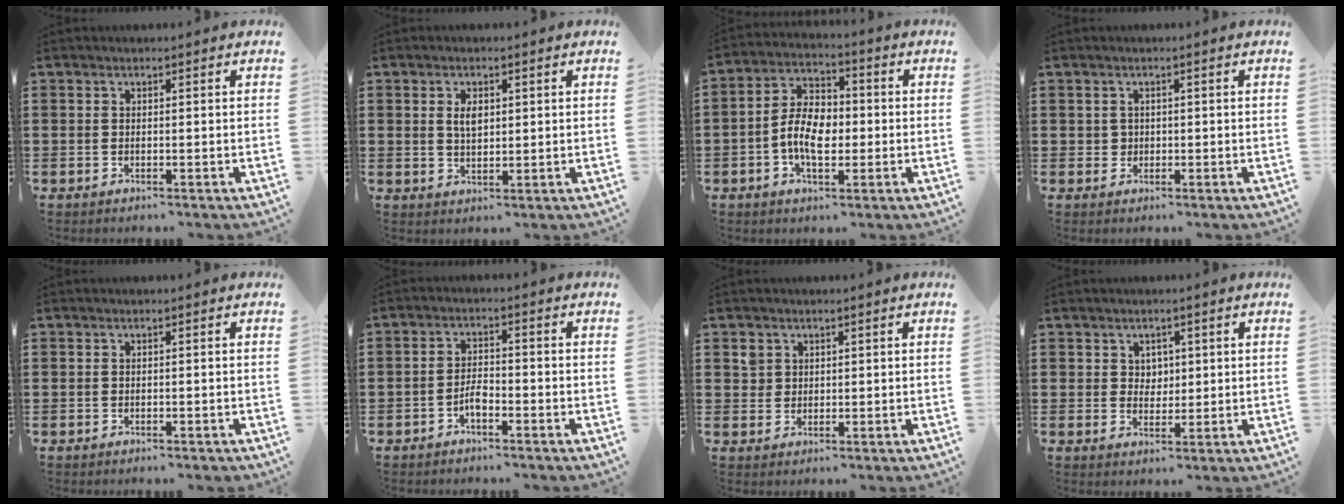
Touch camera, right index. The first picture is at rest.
{"total": 2.8, "force": [0.8, 1.4, 2.3], "torque": [-0.049, 0.007, 0.013]}
{"total": 7.5, "force": [-1.5, 4.5, 5.9], "torque": [-0.134, 0.008, -0.034]}
{"total": 1.3, "force": [0.2, 1.2, 0.2], "torque": [-0.008, 0.007, 0.003]}
{"total": 0.0}
{"total": 3.0, "force": [-1.7, 1.1, 2.2], "torque": [-0.050, 0.004, -0.035]}
{"total": 2.3, "force": [1.3, 1.9, 0.4], "torque": [-0.015, 0.009, 0.024]}
{"total": 2.5, "force": [1.3, 2.1, 0.7], "torque": [-0.013, 0.006, 0.021]}